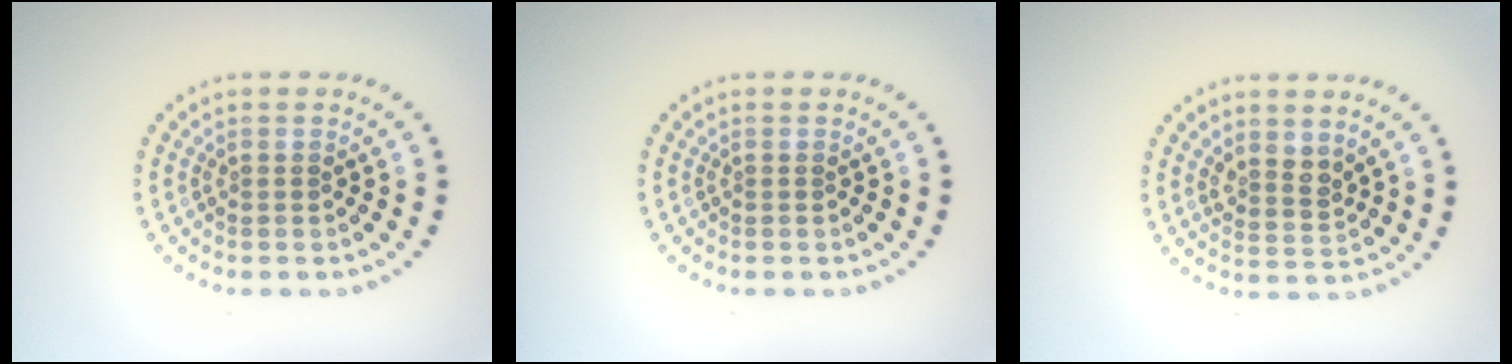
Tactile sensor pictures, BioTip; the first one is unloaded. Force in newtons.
{"total": 0.0}
{"total": 2.2, "press": 1.8, "slide": 1.3}